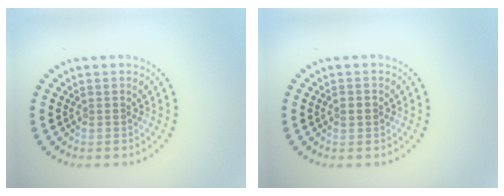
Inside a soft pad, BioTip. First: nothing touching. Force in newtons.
{"total": 1.0, "press": 1.0, "slide": 0.2}